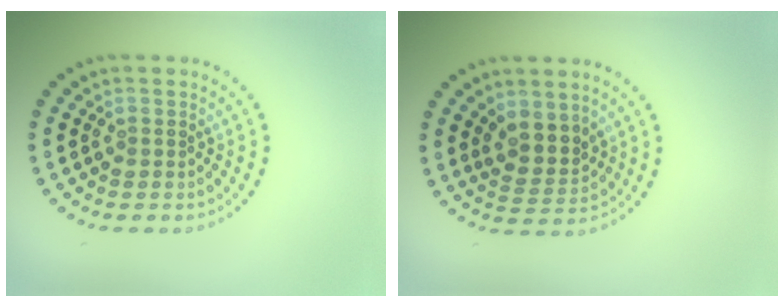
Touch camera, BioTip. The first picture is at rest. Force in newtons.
{"total": 2.5, "press": 1.9, "slide": 1.5}